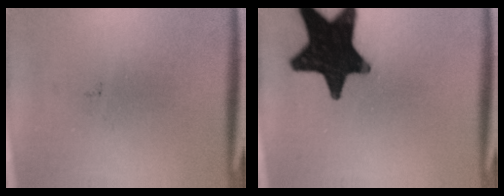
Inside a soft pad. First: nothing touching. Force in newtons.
{"total": 19.4}